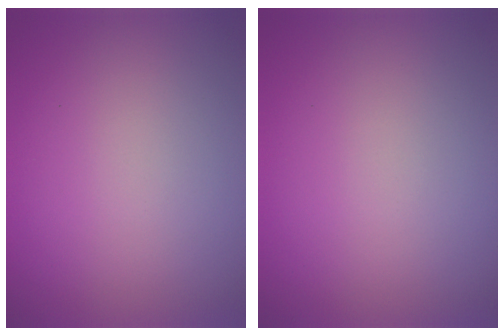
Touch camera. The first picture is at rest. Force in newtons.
{"total": 0.0}